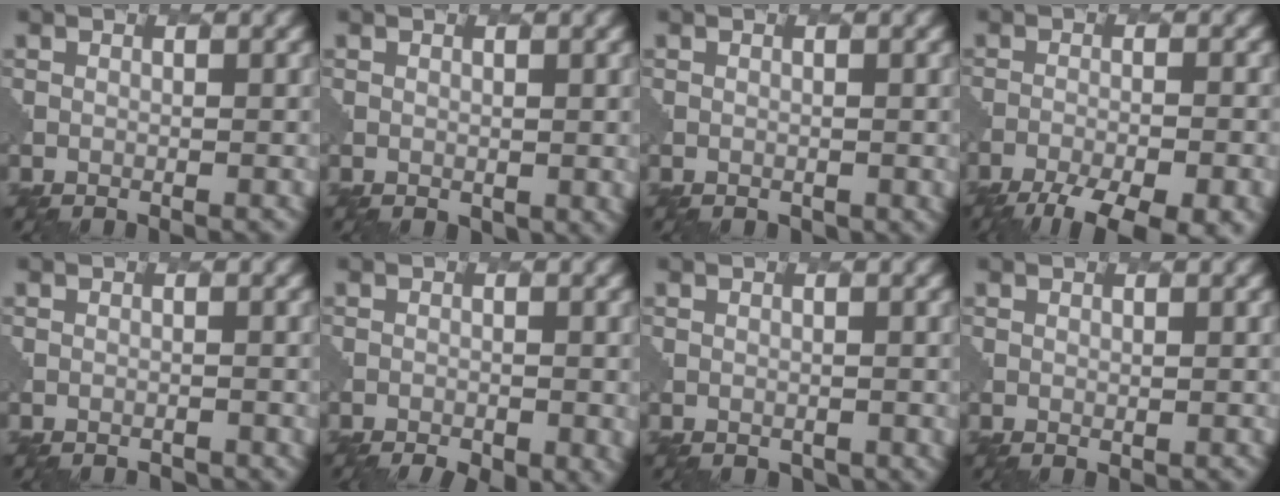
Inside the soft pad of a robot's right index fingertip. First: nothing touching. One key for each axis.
{"total": 1.7, "fx": 0.5, "fy": 1.2, "fz": 1.1, "tx": -0.010, "ty": -0.008, "tz": 0.010}
{"total": 1.0, "fx": -0.1, "fy": 0.9, "fz": 0.5, "tx": -0.006, "ty": -0.002, "tz": 0.006}
{"total": 10.2, "fx": -8.0, "fy": 2.9, "fz": 5.6, "tx": -0.094, "ty": -0.021, "tz": -0.110}
{"total": 0.9, "fx": -0.8, "fy": 0.4, "fz": 0.0, "tx": 0.006, "ty": 0.006, "tz": -0.008}
{"total": 5.5, "fx": -3.7, "fy": 2.6, "fz": 3.2, "tx": -0.030, "ty": -0.005, "tz": -0.033}
{"total": 1.1, "fx": -0.2, "fy": 1.0, "fz": 0.4, "tx": -0.007, "ty": -0.005, "tz": 0.004}
{"total": 0.6, "fx": 0.6, "fy": 0.1, "fz": 0.2, "tx": -0.004, "ty": -0.003, "tz": 0.009}